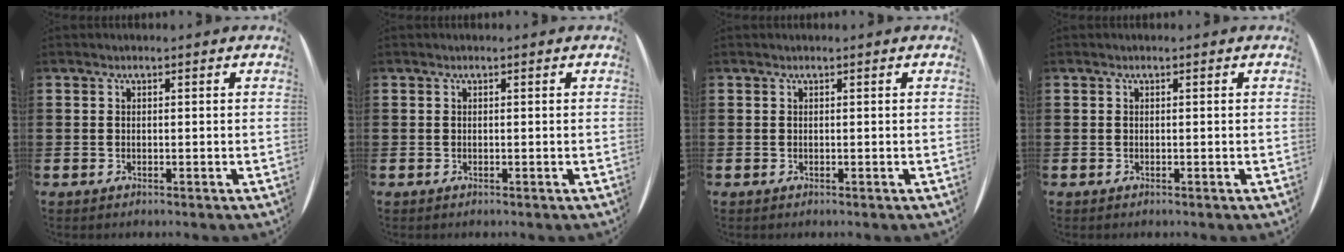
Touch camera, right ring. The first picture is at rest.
{"total": 0.0}
{"total": 0.0}
{"total": 0.0}